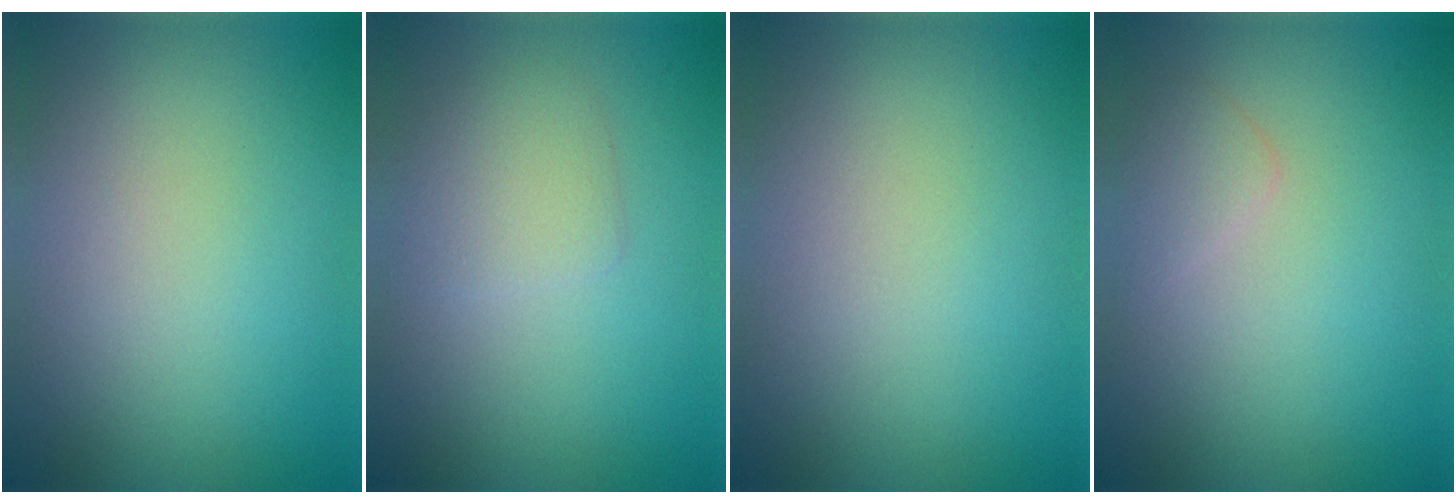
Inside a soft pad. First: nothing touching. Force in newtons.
{"total": 2.3, "press": 2.3, "slide": 0.0}
{"total": 0.0}
{"total": 1.2, "press": 1.2, "slide": 0.1}